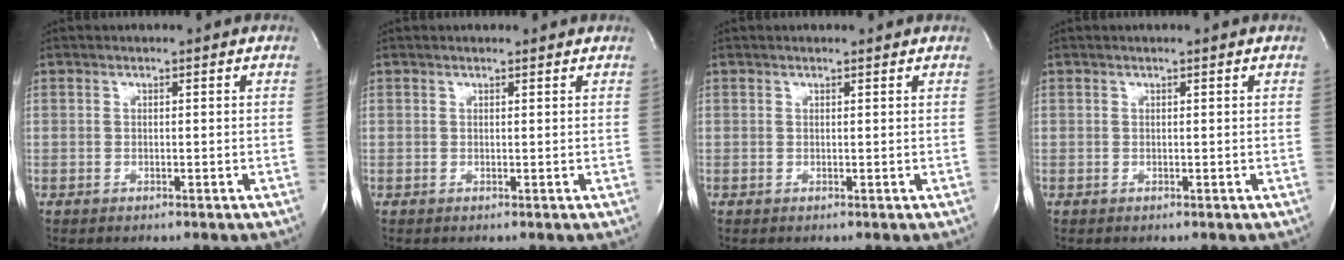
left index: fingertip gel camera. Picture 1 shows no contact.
{"total": 1.4, "force": [1.4, 0.2, 0.3], "torque": [-0.010, 0.005, 0.012]}
{"total": 1.2, "force": [1.1, 0.1, 0.3], "torque": [-0.010, 0.004, 0.010]}
{"total": 0.0}